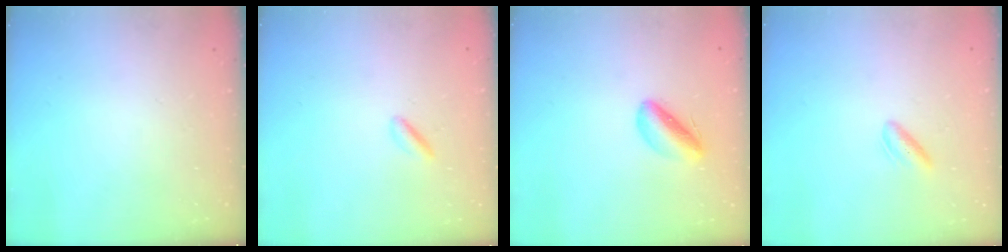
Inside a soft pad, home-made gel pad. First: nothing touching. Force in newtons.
{"total": 0.9, "press": 0.7, "slide": 0.6}
{"total": 5.7, "press": 5.5, "slide": 1.6}
{"total": 2.4, "press": 2.2, "slide": 1.1}